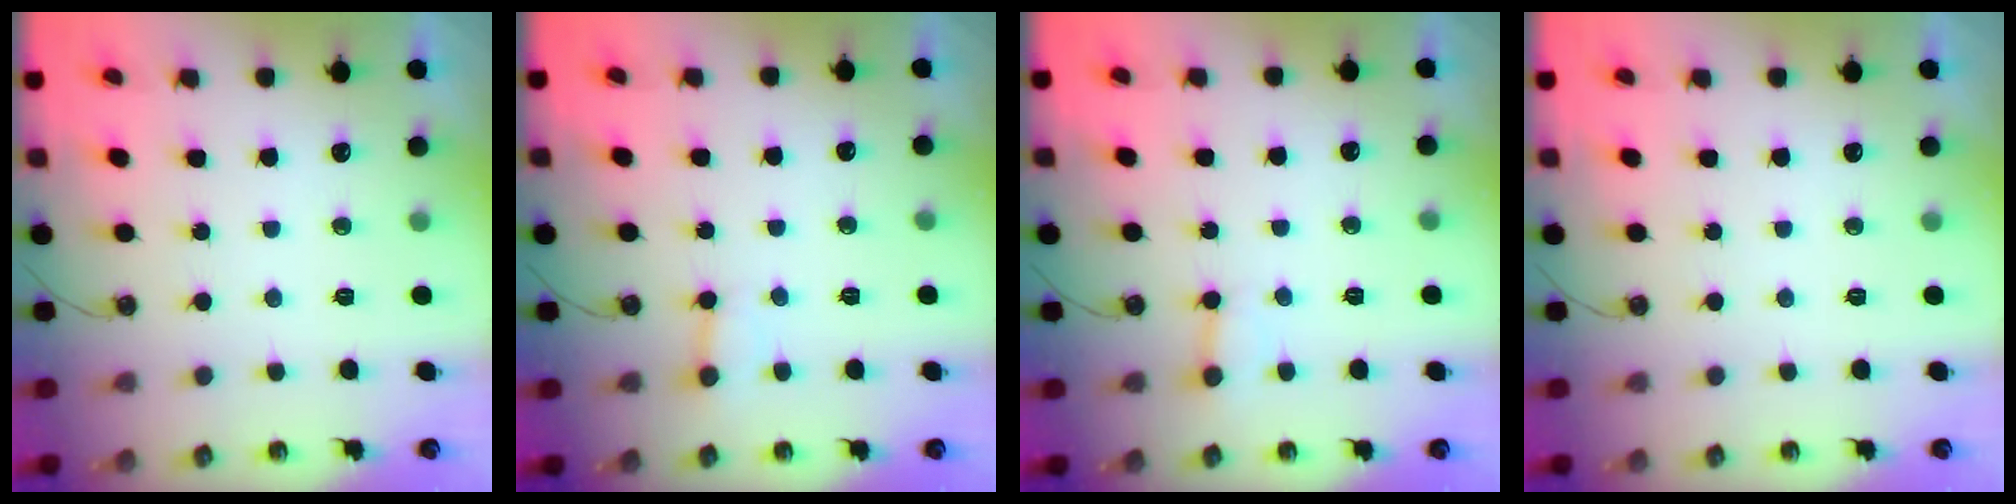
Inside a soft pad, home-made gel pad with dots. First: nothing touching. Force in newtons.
{"total": 3.0, "press": 3.0, "slide": 0.3}
{"total": 3.0, "press": 3.0, "slide": 0.3}
{"total": 0.0}